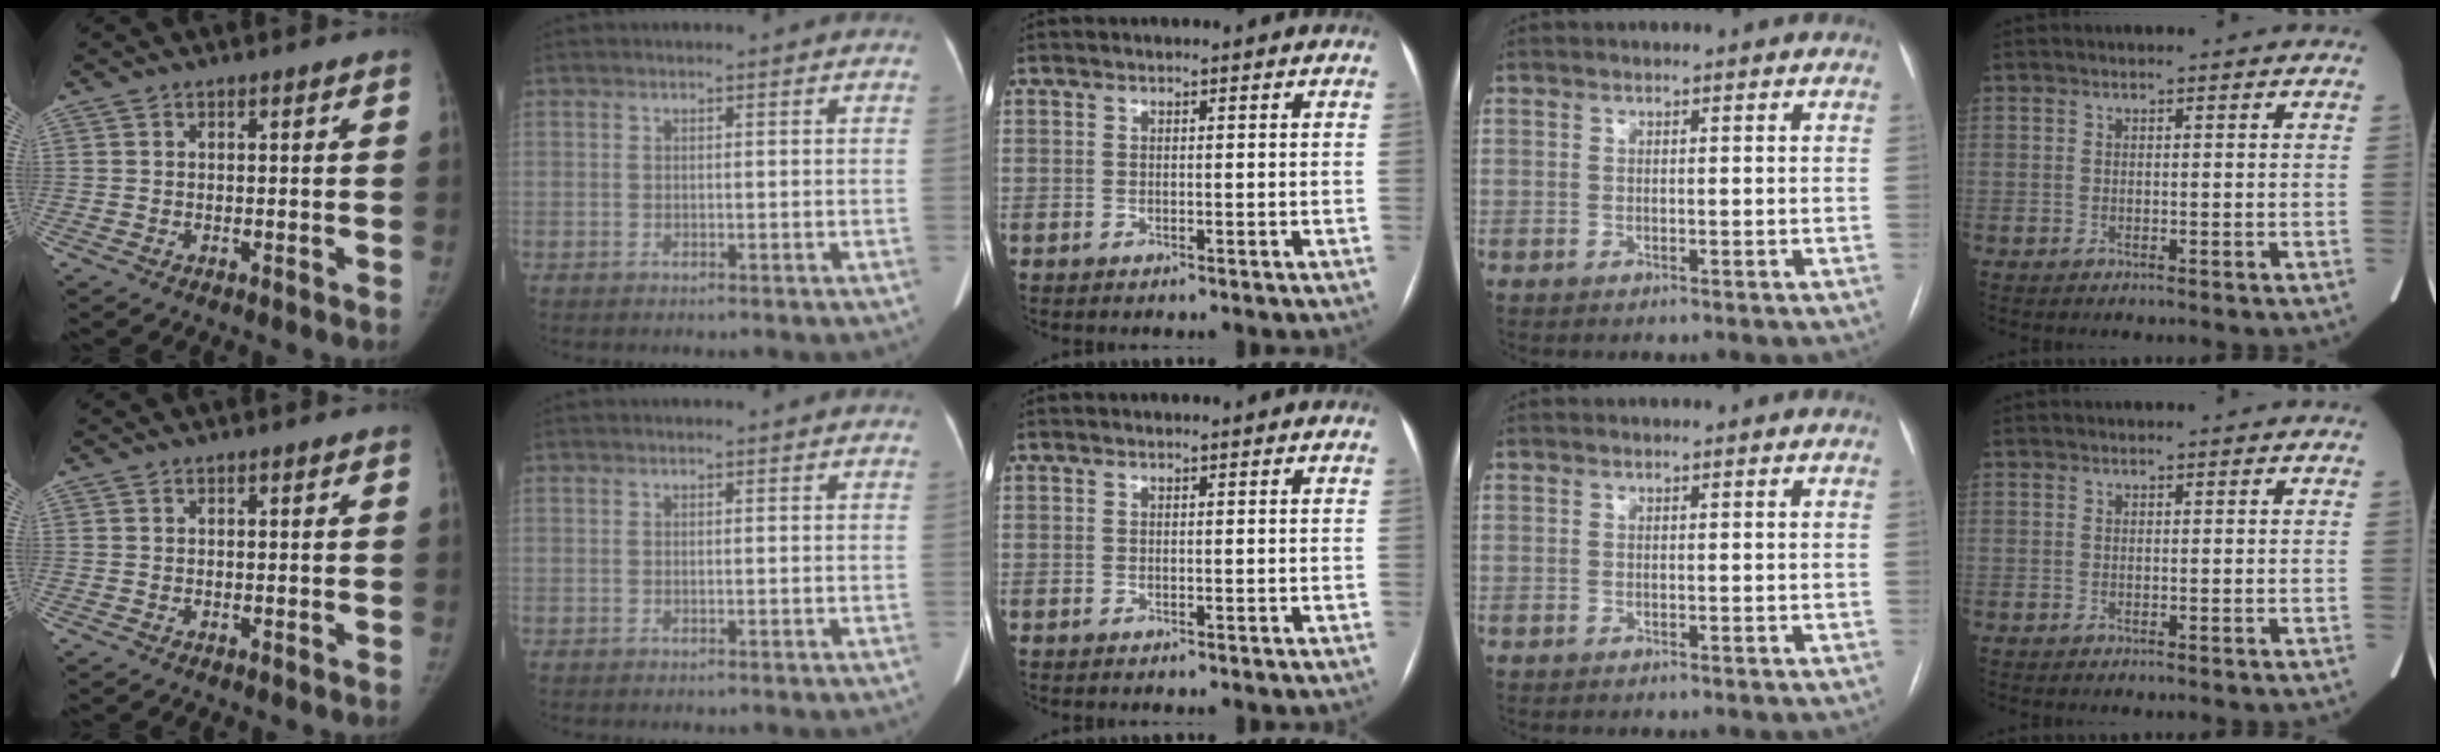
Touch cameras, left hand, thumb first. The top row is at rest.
{}